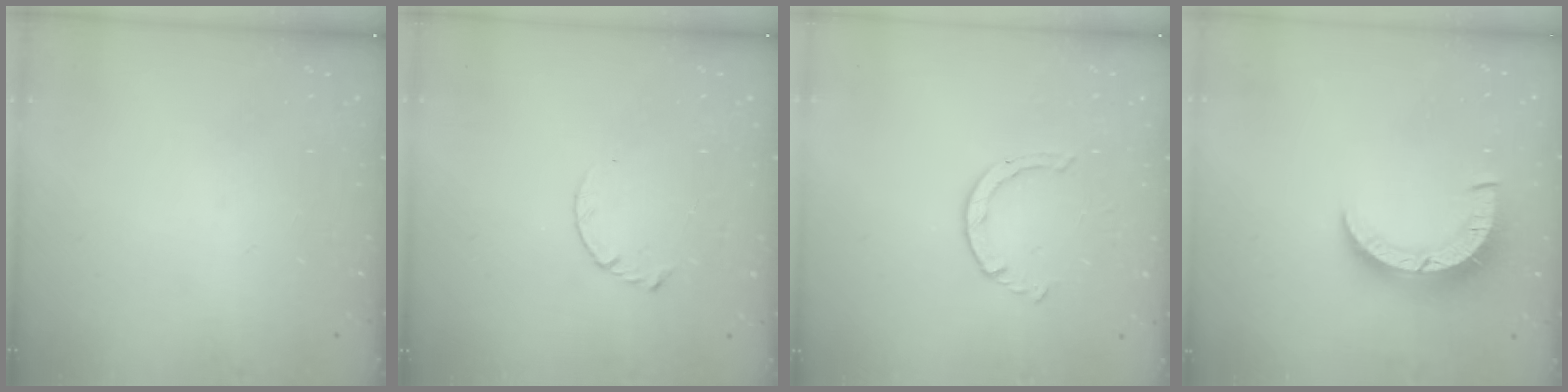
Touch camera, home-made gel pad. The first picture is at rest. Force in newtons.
{"total": 3.5, "press": 3.5, "slide": 0.4}
{"total": 2.6, "press": 2.6, "slide": 0.3}
{"total": 8.3, "press": 8.3, "slide": 0.6}